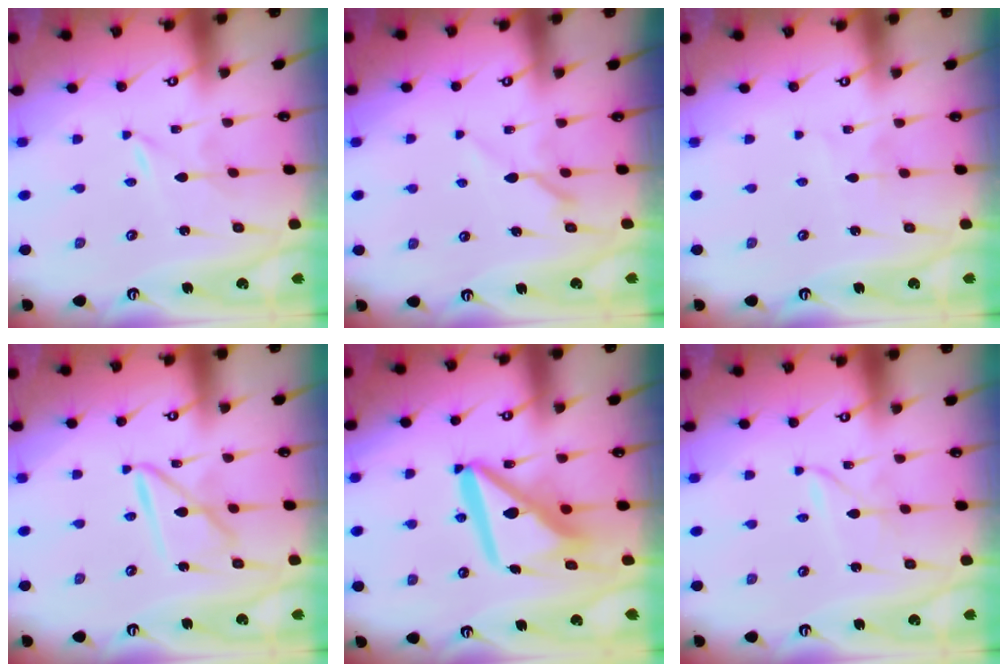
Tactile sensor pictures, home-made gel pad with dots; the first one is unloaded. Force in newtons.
{"total": 6.1, "press": 6.0, "slide": 0.8}
{"total": 4.0, "press": 4.0, "slide": 0.3}
{"total": 11.2, "press": 11.1, "slide": 1.2}
{"total": 14.6, "press": 14.5, "slide": 1.9}
{"total": 1.9, "press": 1.9, "slide": 0.2}